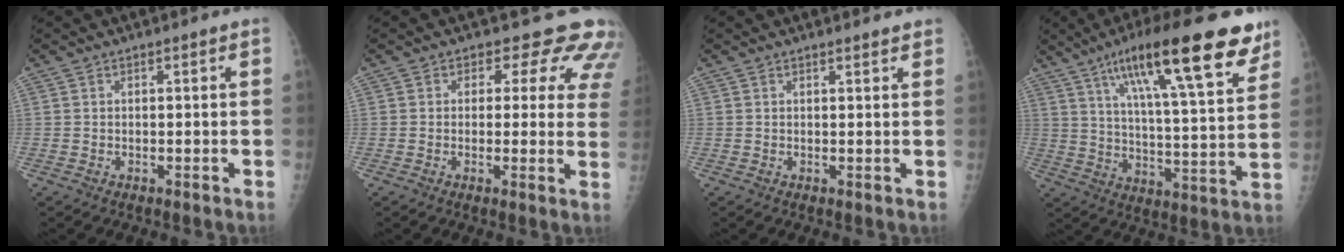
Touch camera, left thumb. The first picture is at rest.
{"total": 10.1, "force": [7.6, 5.6, 3.5], "torque": [0.018, -0.028, 0.057]}
{"total": 1.4, "force": [1.3, 0.2, 0.5], "torque": [-0.001, -0.004, 0.017]}
{"total": 23.8, "force": [14.2, 5.3, 18.4], "torque": [-0.265, -0.035, 0.223]}